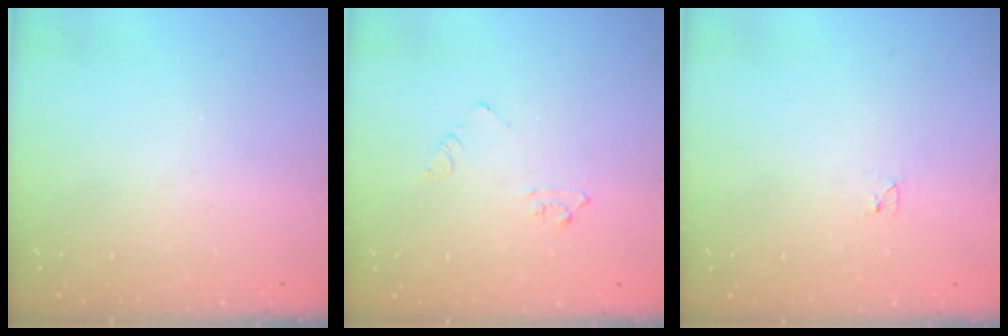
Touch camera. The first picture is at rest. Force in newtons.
{"total": 6.0, "press": 6.0, "slide": 0.7}
{"total": 2.3, "press": 2.2, "slide": 0.4}